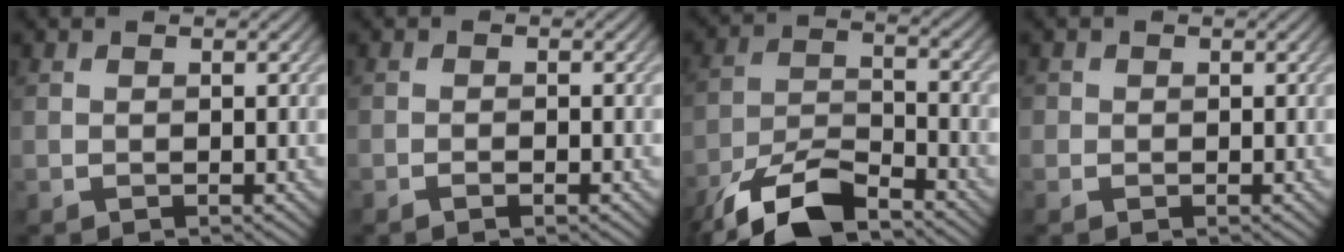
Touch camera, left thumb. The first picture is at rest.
{"total": 1.0, "force": [-0.7, 0.1, 0.7], "torque": [-0.014, 0.000, -0.013]}
{"total": 11.3, "force": [-8.4, 3.8, 6.5], "torque": [-0.124, -0.005, -0.170]}
{"total": 0.8, "force": [0.1, 0.8, 0.0], "torque": [0.005, -0.002, -0.003]}